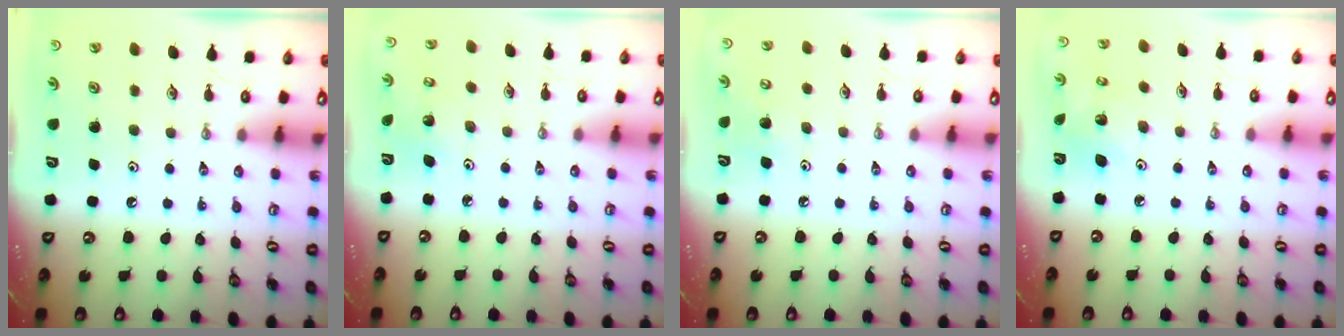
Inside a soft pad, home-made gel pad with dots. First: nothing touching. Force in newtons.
{"total": 2.1, "press": 2.1, "slide": 0.1}
{"total": 6.4, "press": 6.4, "slide": 0.5}
{"total": 4.3, "press": 4.3, "slide": 0.4}